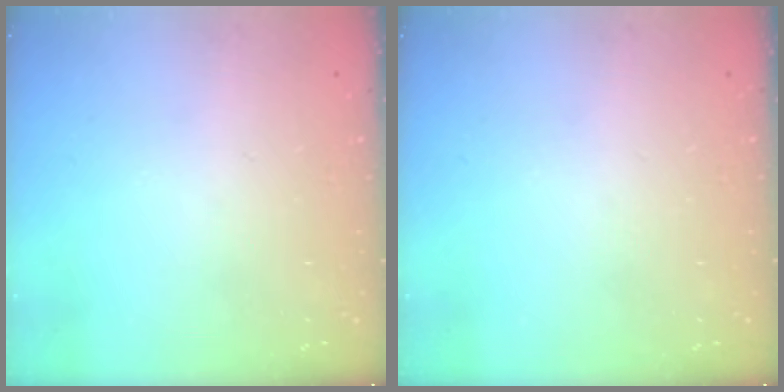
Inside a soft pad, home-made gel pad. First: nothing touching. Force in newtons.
{"total": 0.0}